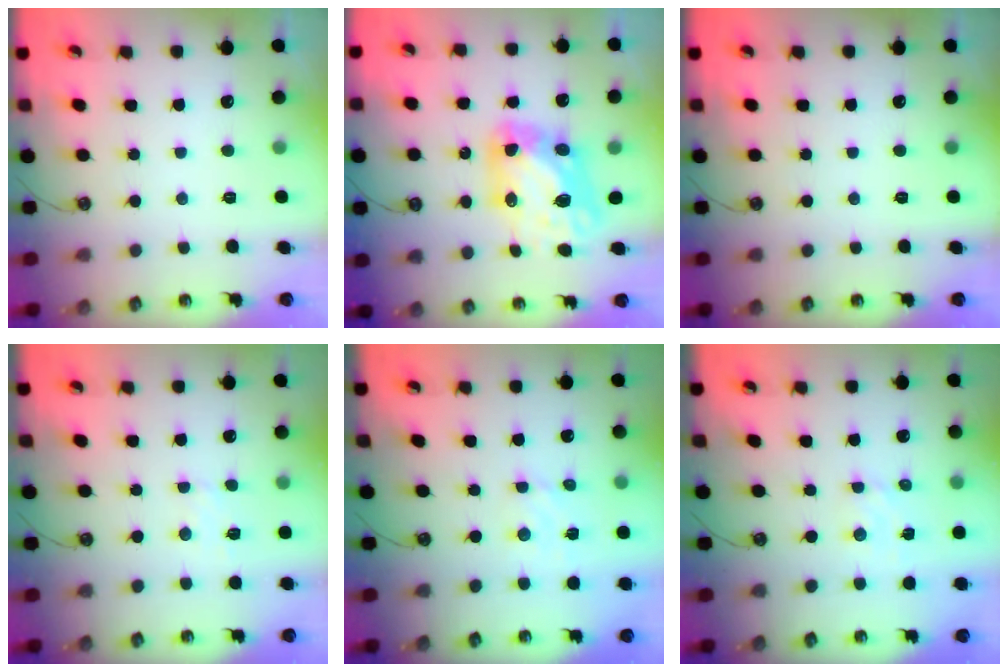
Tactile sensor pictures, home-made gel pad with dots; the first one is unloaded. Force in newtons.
{"total": 10.2, "press": 10.1, "slide": 1.2}
{"total": 0.0}
{"total": 6.2, "press": 6.1, "slide": 0.7}
{"total": 2.7, "press": 2.6, "slide": 0.4}
{"total": 2.8, "press": 2.8, "slide": 0.3}